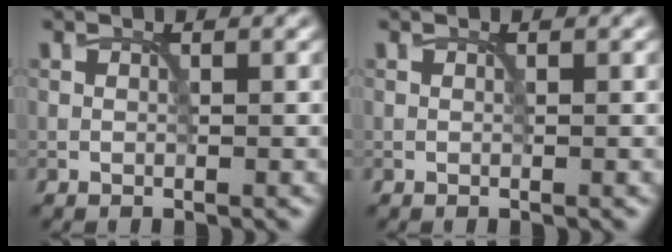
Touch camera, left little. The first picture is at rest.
{"total": 0.0}